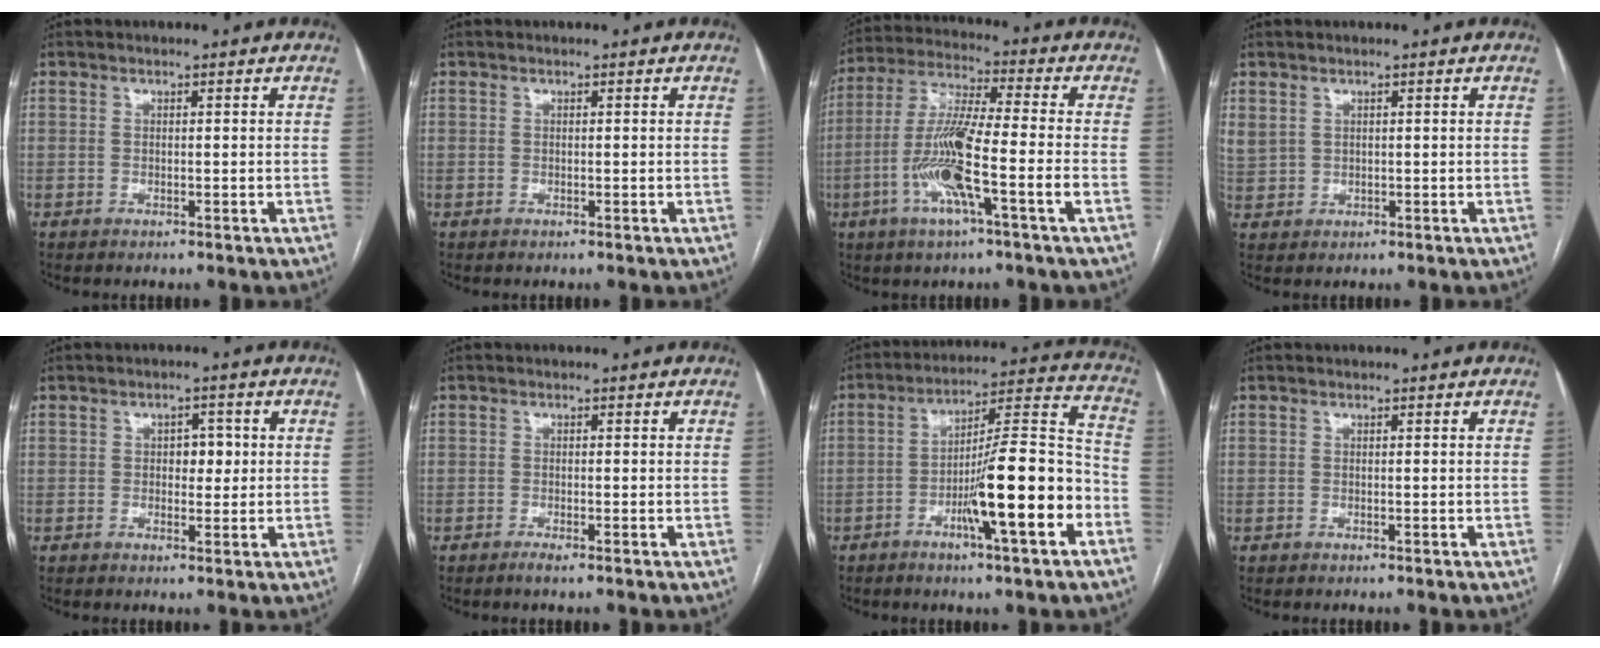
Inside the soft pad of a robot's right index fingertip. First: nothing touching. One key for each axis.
{"total": 0.0}
{"total": 12.8, "fx": -4.1, "fy": 0.2, "fz": 12.2, "tx": -0.246, "ty": -0.001, "tz": -0.083}
{"total": 3.2, "fx": 1.6, "fy": 2.4, "fz": 1.4, "tx": -0.040, "ty": 0.010, "tz": 0.046}
{"total": 3.1, "fx": 0.3, "fy": 1.9, "fz": 2.4, "tx": -0.030, "ty": 0.009, "tz": 0.007}
{"total": 1.1, "fx": -0.7, "fy": -0.1, "fz": 0.8, "tx": -0.014, "ty": -0.001, "tz": -0.015}
{"total": 15.8, "fx": -5.9, "fy": 1.0, "fz": 14.6, "tx": -0.228, "ty": 0.007, "tz": -0.095}
{"total": 0.0}